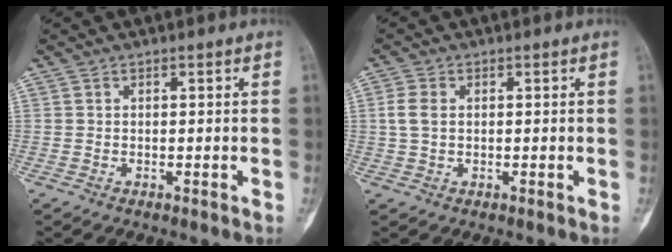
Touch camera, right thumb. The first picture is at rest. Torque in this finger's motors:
{"motor_torque": [0.75, 0.38, 0.73, -0.07, 0.17]}